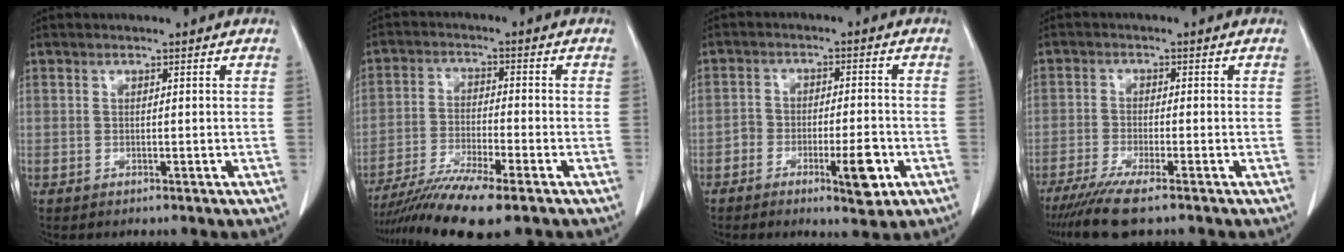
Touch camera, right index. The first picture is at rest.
{"total": 11.2, "force": [-8.7, 0.2, 7.1], "torque": [-0.126, -0.024, -0.146]}
{"total": 7.0, "force": [-3.2, 2.2, 5.8], "torque": [-0.089, 0.005, -0.044]}
{"total": 7.0, "force": [-5.3, 0.2, 4.6], "torque": [-0.079, -0.019, -0.091]}